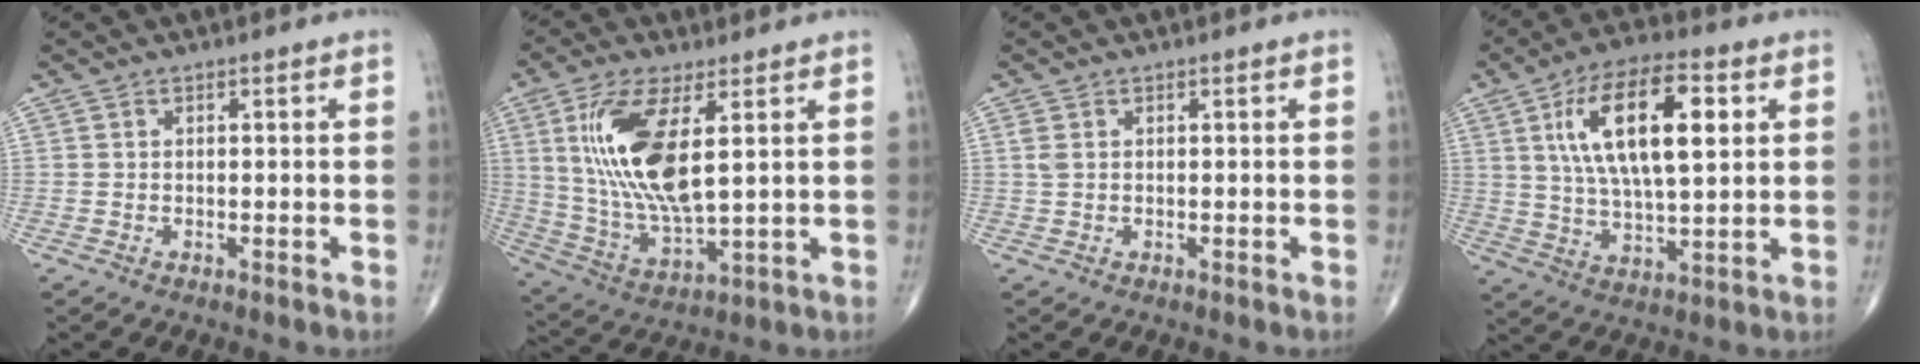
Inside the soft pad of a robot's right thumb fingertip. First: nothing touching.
{"total": 16.8, "force": [4.2, 6.2, 15.0], "torque": [-0.313, -0.024, 0.091]}
{"total": 1.2, "force": [0.4, 0.6, 0.9], "torque": [-0.026, 0.008, 0.015]}
{"total": 17.8, "force": [5.1, 7.1, 15.5], "torque": [-0.265, -0.001, 0.088]}